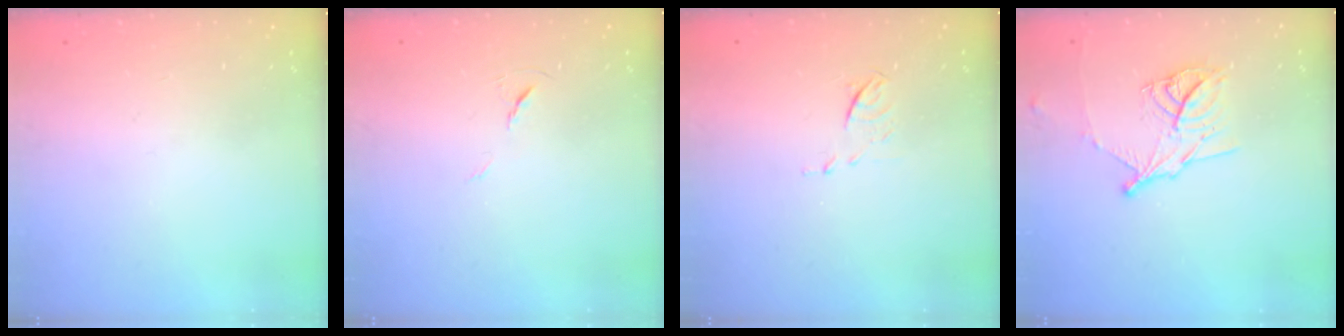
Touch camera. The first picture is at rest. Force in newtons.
{"total": 5.1, "press": 4.7, "slide": 2.1}
{"total": 5.5, "press": 5.5, "slide": 0.8}
{"total": 12.7, "press": 12.7, "slide": 0.7}